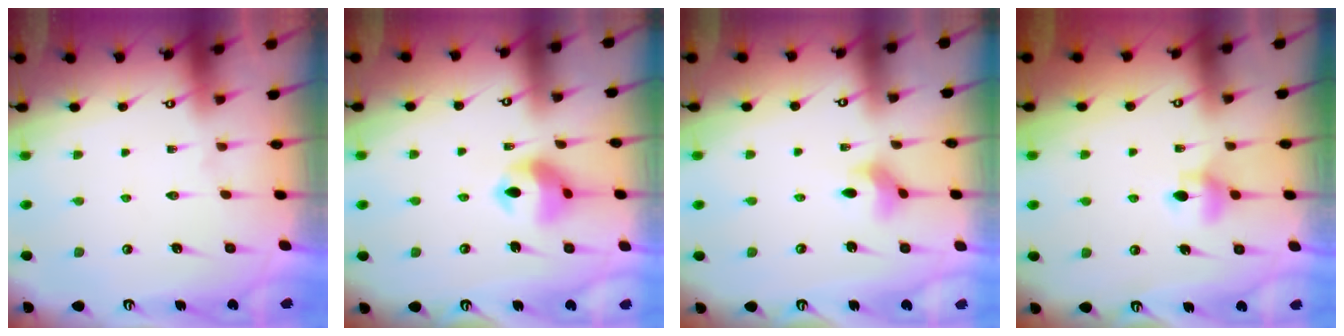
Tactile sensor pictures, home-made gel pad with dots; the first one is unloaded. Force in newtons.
{"total": 10.3, "press": 10.2, "slide": 1.3}
{"total": 3.5, "press": 3.5, "slide": 0.5}
{"total": 5.4, "press": 5.4, "slide": 0.5}